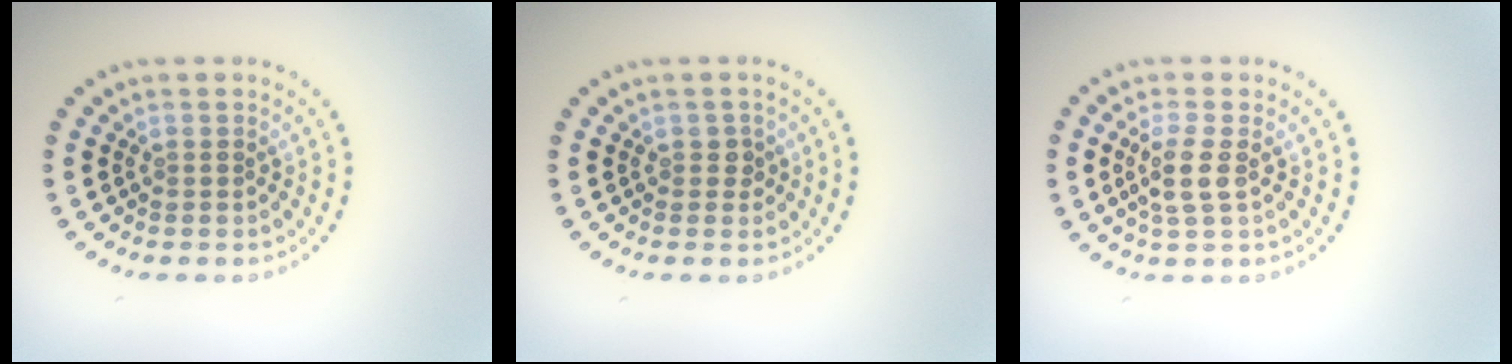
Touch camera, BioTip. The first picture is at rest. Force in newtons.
{"total": 1.0, "press": 0.9, "slide": 0.5}
{"total": 2.3, "press": 2.0, "slide": 1.2}